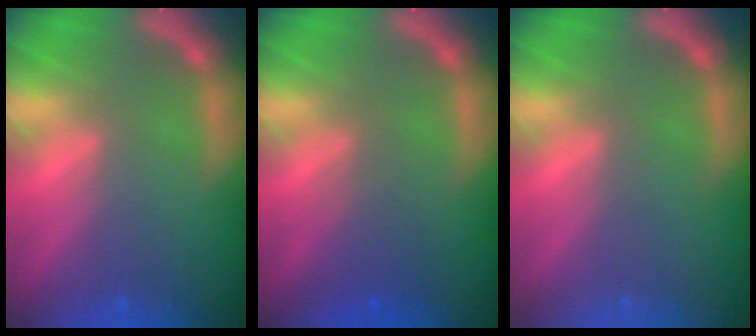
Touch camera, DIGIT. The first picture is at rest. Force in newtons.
{"total": 2.5}
{"total": 0.0}